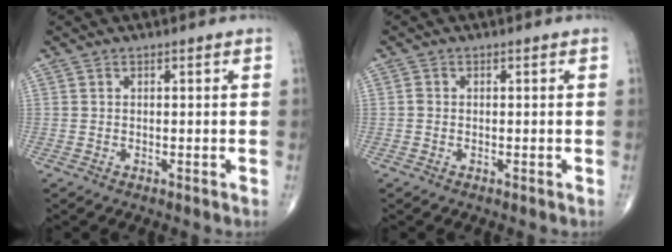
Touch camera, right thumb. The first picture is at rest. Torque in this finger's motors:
{"motor_torque": [-0.08, -0.10, 0.16, 0.04, -0.02]}